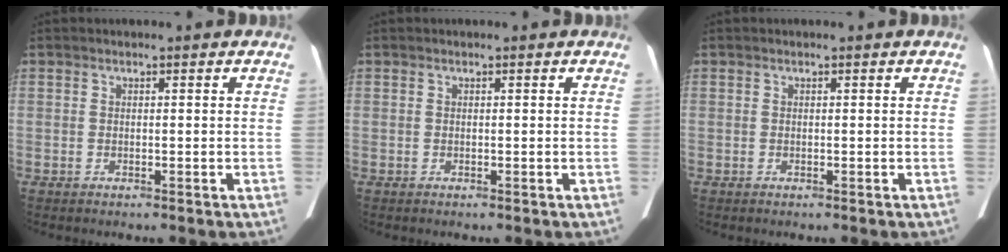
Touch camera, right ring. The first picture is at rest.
{"total": 0.0}
{"total": 0.0}